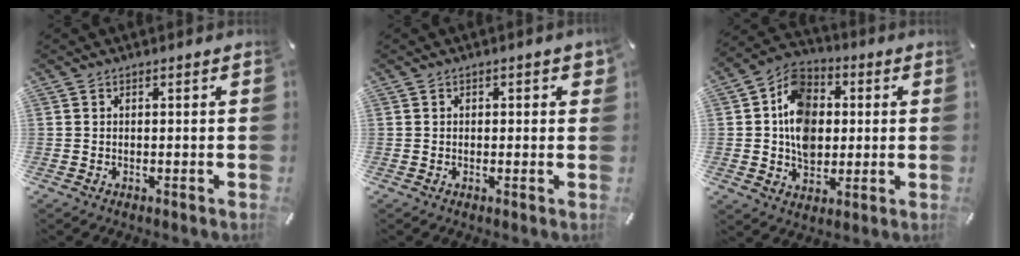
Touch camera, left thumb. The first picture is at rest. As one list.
[{"total": 1.0, "force": [0.0, 0.7, 0.7], "torque": [-0.006, 0.003, -0.003]}, {"total": 12.3, "force": [0.4, 10.2, 6.8], "torque": [-0.134, 0.014, 0.006]}]